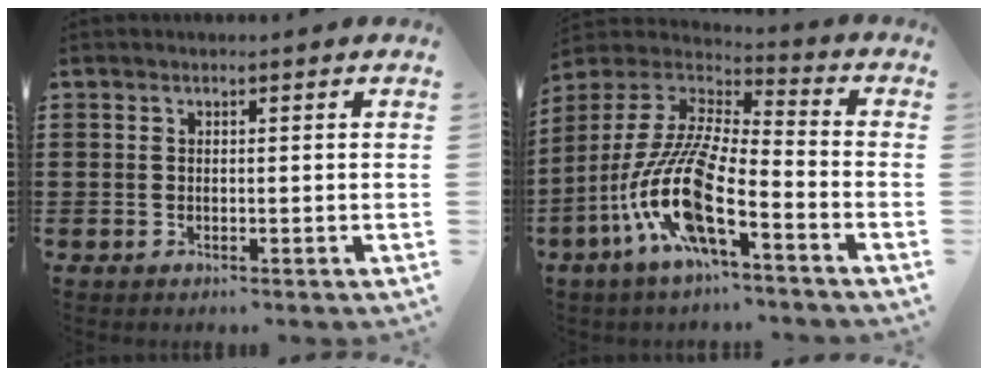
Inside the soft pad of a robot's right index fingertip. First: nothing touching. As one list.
[{"total": 13.0, "force": [-7.0, 2.5, 10.6], "torque": [-0.247, -0.020, -0.147]}]